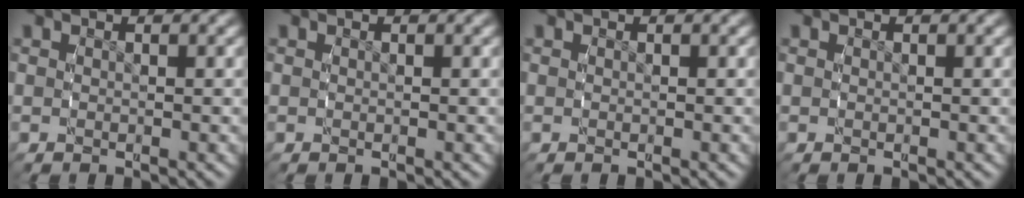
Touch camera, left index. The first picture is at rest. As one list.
[{"total": 0.0}, {"total": 0.0}, {"total": 0.0}]